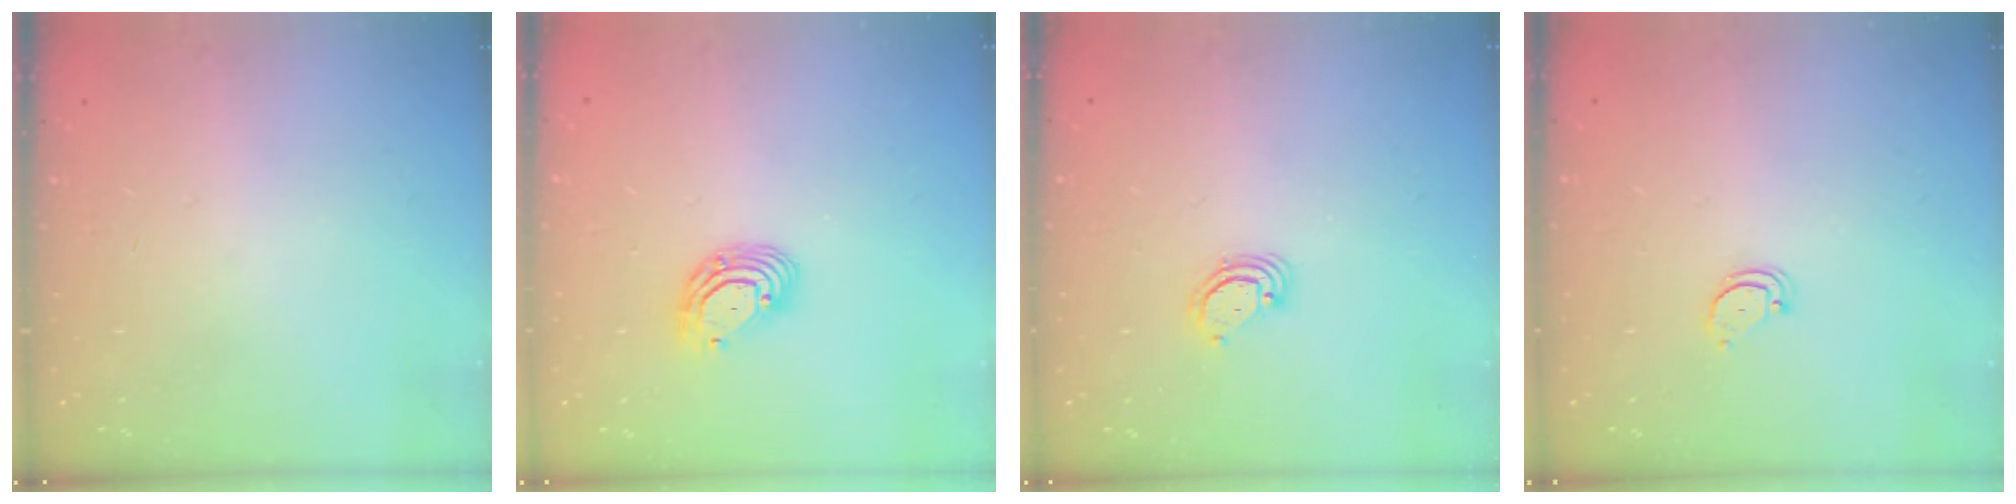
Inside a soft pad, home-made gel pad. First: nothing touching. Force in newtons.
{"total": 7.3, "press": 7.2, "slide": 1.3}
{"total": 3.1, "press": 3.1, "slide": 0.2}
{"total": 2.4, "press": 2.4, "slide": 0.2}